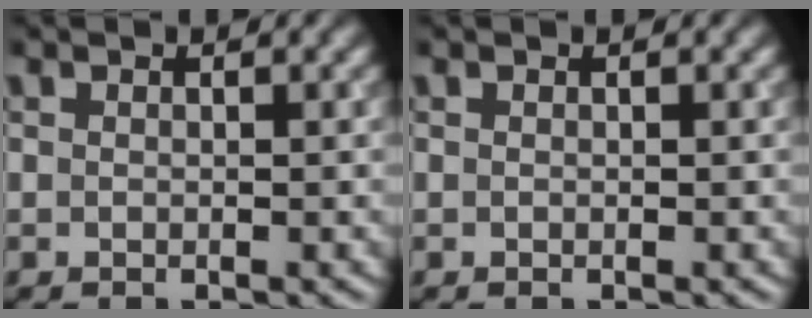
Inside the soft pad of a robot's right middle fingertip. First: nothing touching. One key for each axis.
{"total": 0.0}